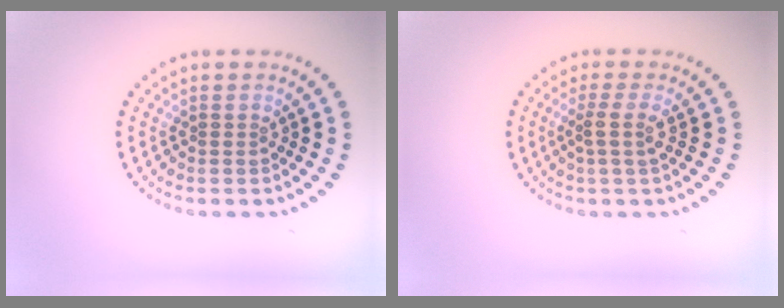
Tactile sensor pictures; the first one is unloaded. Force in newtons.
{"total": 1.8, "press": 1.3, "slide": 1.3}